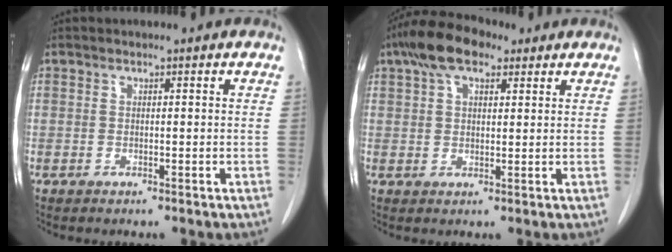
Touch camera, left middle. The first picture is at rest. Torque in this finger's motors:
{"motor_torque": [1.34, -0.80, 0.14, 0.04]}